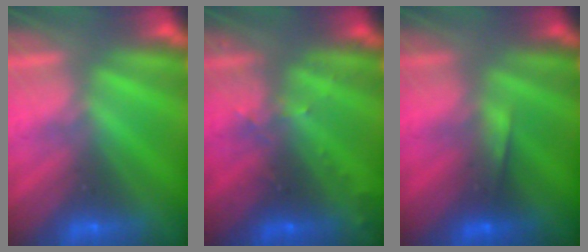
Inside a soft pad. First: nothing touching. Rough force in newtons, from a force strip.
{"total": 3.0}
{"total": 3.4}